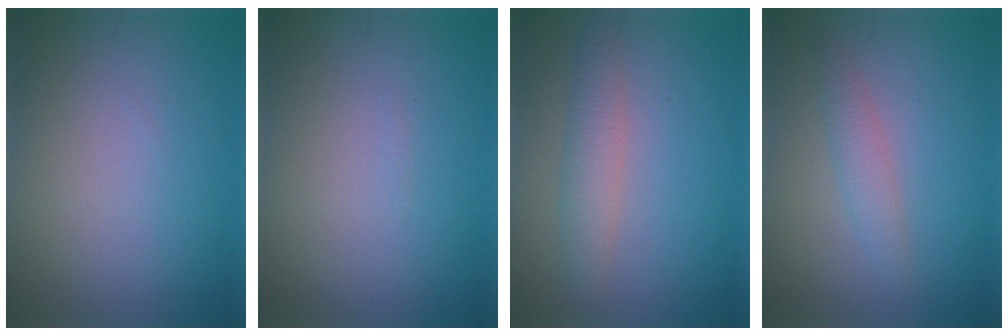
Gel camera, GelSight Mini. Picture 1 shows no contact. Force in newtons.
{"total": 0.0}
{"total": 2.5, "press": 2.5, "slide": 0.1}
{"total": 1.8, "press": 1.8, "slide": 0.0}